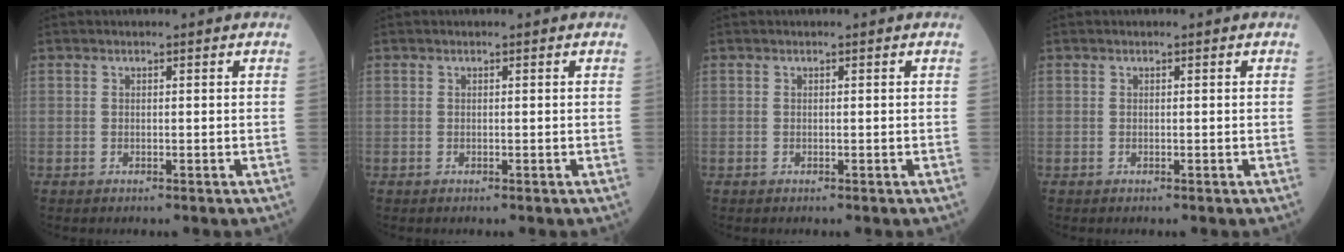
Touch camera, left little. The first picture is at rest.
{"total": 0.0}
{"total": 0.0}
{"total": 0.0}